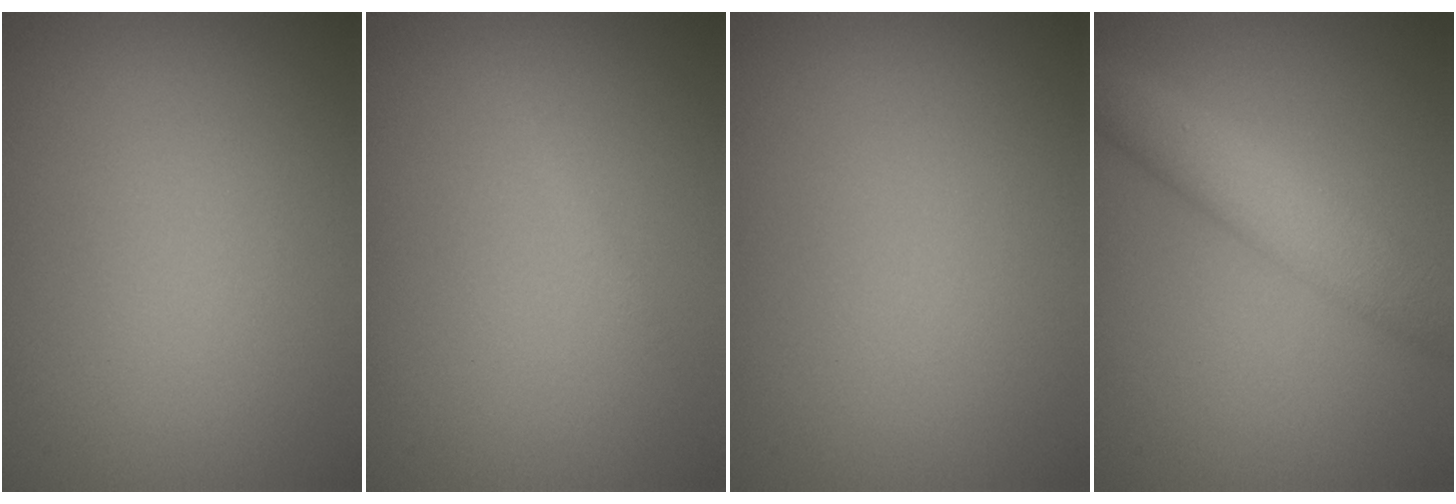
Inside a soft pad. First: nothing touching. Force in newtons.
{"total": 0.5, "press": 0.5, "slide": 0.0}
{"total": 0.0}
{"total": 5.0, "press": 5.0, "slide": 0.1}